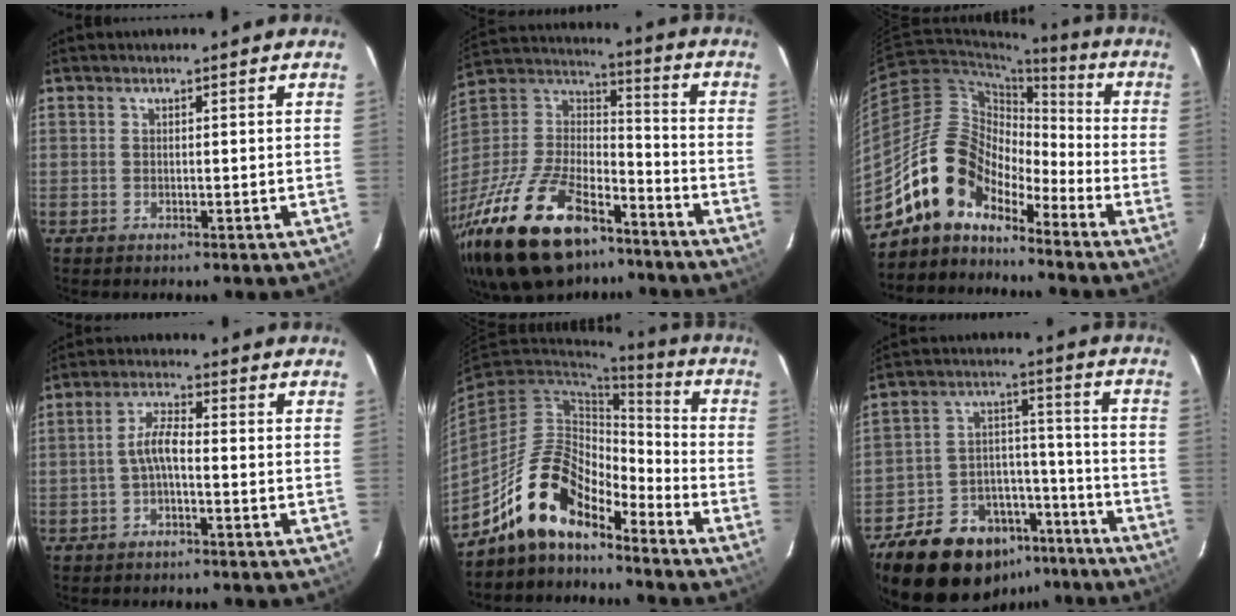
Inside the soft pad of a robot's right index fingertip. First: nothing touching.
{"total": 32.4, "force": [-21.2, 14.9, 19.4], "torque": [-0.407, -0.022, -0.344]}
{"total": 12.5, "force": [-10.0, 6.2, 4.3], "torque": [-0.074, 0.032, -0.198]}
{"total": 4.0, "force": [-1.3, 1.1, 3.6], "torque": [-0.077, 0.013, -0.027]}
{"total": 14.3, "force": [-11.2, 5.3, 7.1], "torque": [-0.140, 0.019, -0.211]}
{"total": 21.8, "force": [-15.9, 12.0, 8.7], "torque": [-0.187, 0.053, -0.222]}